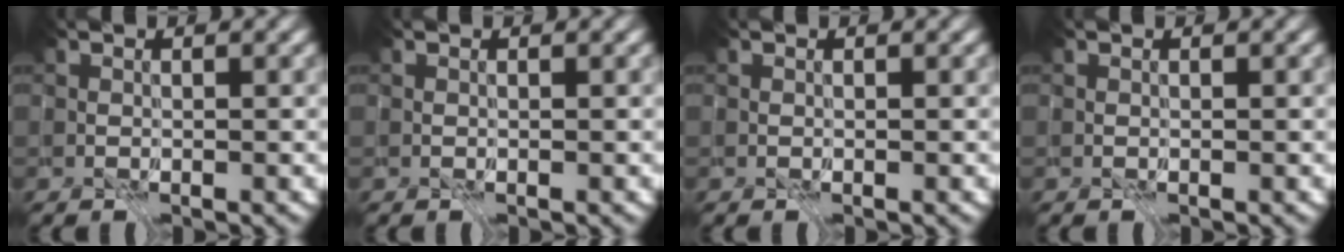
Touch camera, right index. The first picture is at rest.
{"total": 0.0}
{"total": 0.0}
{"total": 0.0}